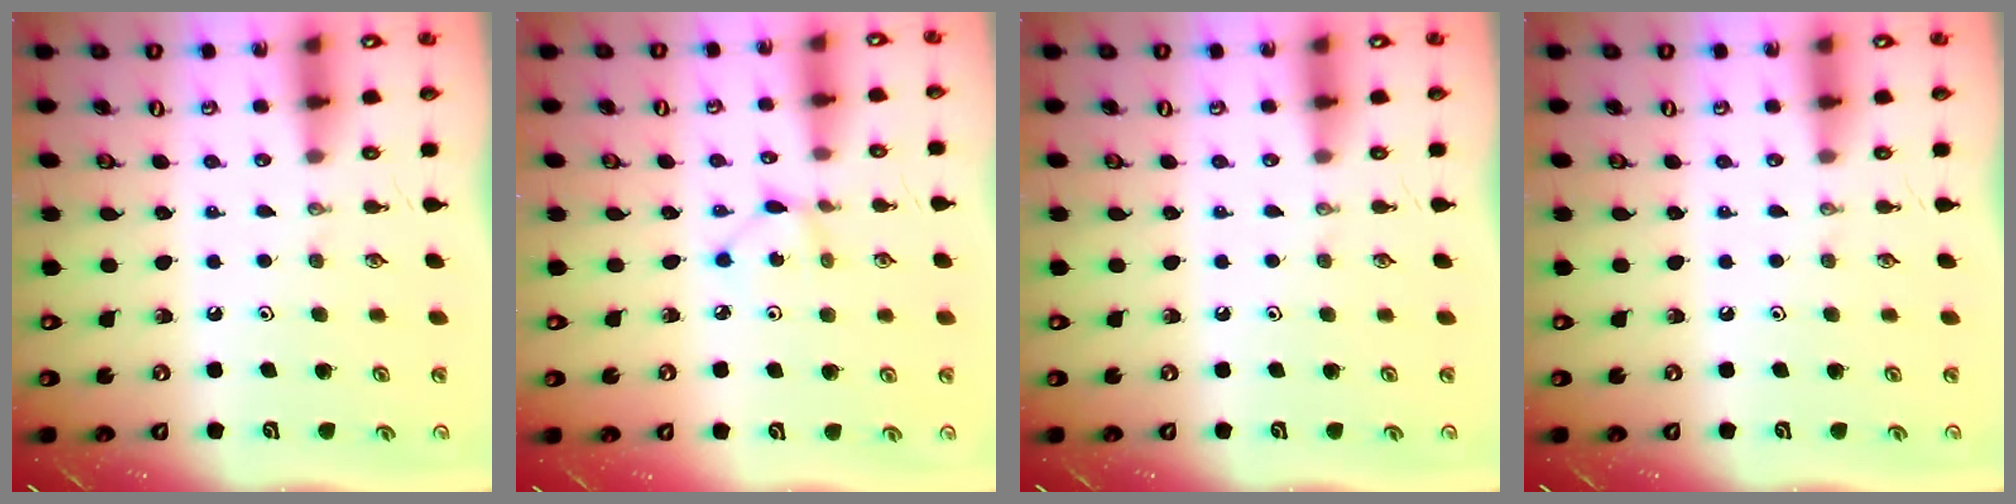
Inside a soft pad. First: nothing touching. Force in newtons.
{"total": 2.3, "press": 2.2, "slide": 0.3}
{"total": 0.0}
{"total": 0.0}